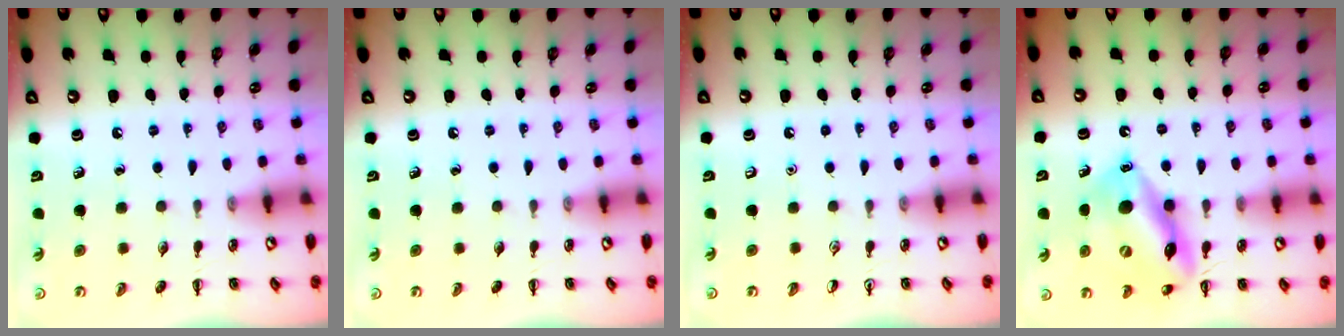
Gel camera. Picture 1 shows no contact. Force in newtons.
{"total": 0.0}
{"total": 0.0}
{"total": 15.9, "press": 15.5, "slide": 3.1}